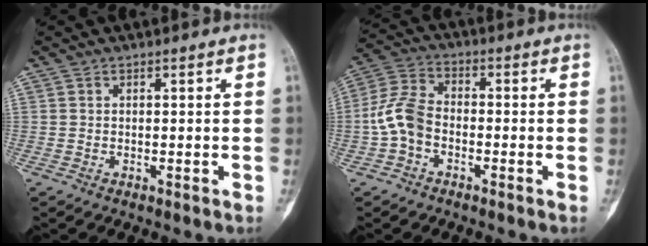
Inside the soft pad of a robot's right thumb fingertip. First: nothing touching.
{"total": 8.1, "force": [-2.1, 5.5, 5.6], "torque": [-0.111, 0.029, -0.055]}